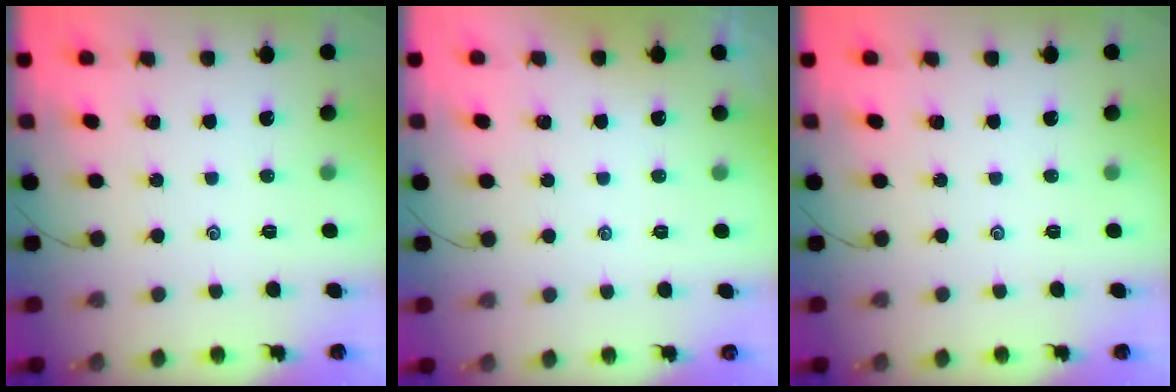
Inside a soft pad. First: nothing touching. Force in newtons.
{"total": 1.2, "press": 1.2, "slide": 0.3}
{"total": 0.0}